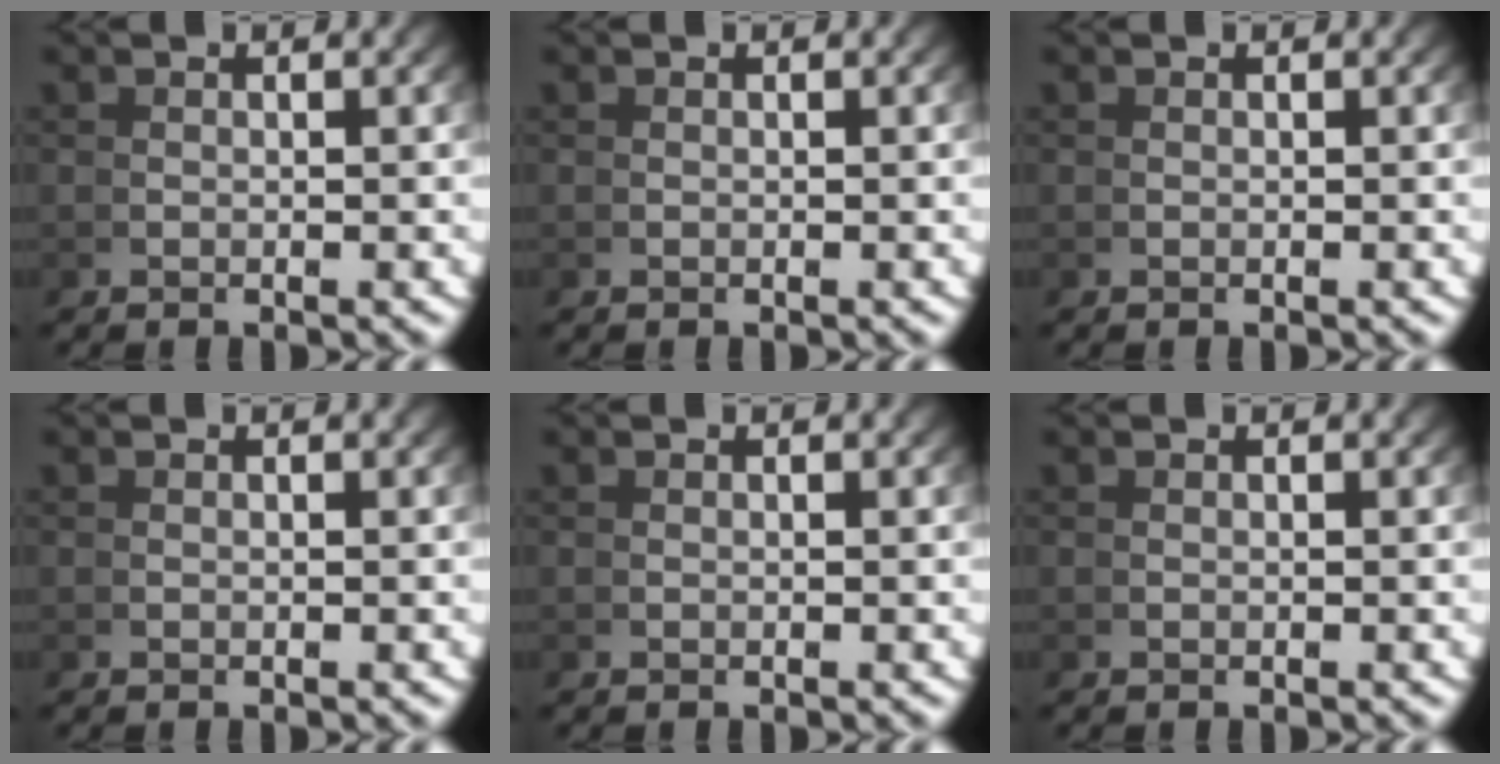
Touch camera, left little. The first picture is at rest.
{"total": 0.0}
{"total": 0.0}
{"total": 0.0}
{"total": 0.0}
{"total": 0.0}